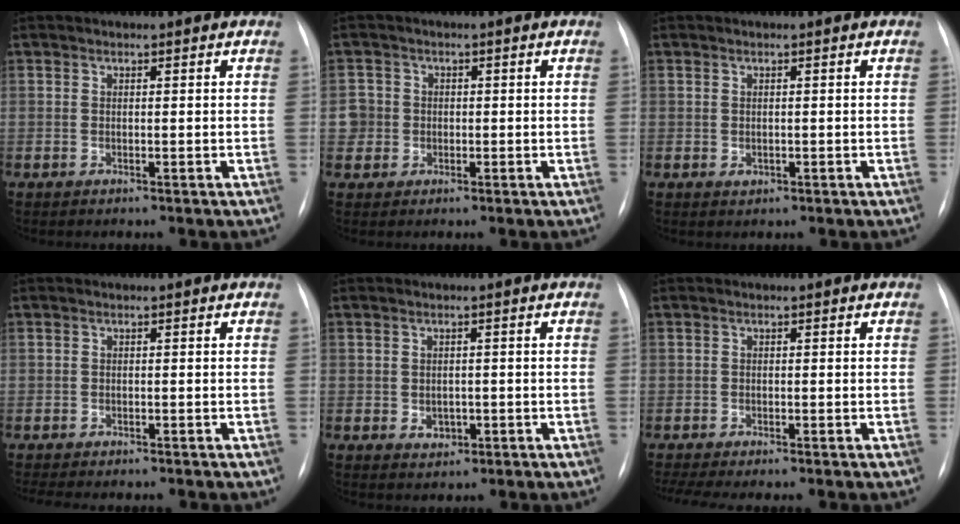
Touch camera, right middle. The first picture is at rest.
{"total": 3.3, "force": [-0.3, 3.3, 0.0], "torque": [0.011, 0.012, -0.008]}
{"total": 0.9, "force": [-0.2, 0.7, 0.5], "torque": [-0.008, -0.001, 0.000]}
{"total": 5.0, "force": [-4.3, 1.2, 2.3], "torque": [-0.029, -0.006, -0.057]}
{"total": 2.2, "force": [-0.6, 1.8, 1.1], "torque": [-0.014, 0.002, 0.000]}
{"total": 3.4, "force": [-2.8, 0.0, 1.9], "torque": [-0.036, -0.005, -0.047]}